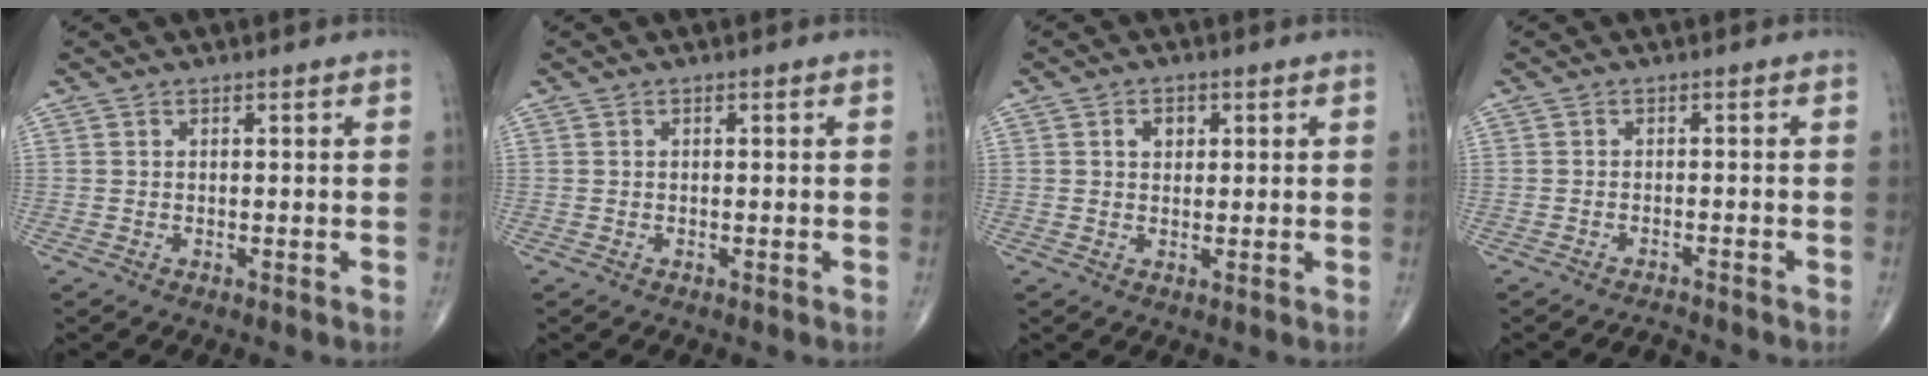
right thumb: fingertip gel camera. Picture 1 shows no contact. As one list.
[{"total": 0.0}, {"total": 2.7, "force": [0.9, 2.1, 1.6], "torque": [-0.013, 0.000, 0.012]}, {"total": 1.7, "force": [-1.6, -0.1, 0.0], "torque": [-0.012, 0.005, -0.026]}]